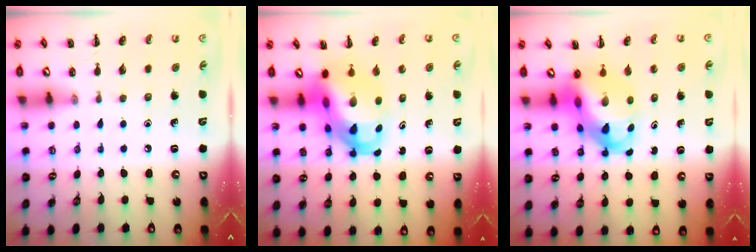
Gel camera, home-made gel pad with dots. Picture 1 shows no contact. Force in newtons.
{"total": 11.4, "press": 11.0, "slide": 2.9}
{"total": 9.7, "press": 9.3, "slide": 2.8}